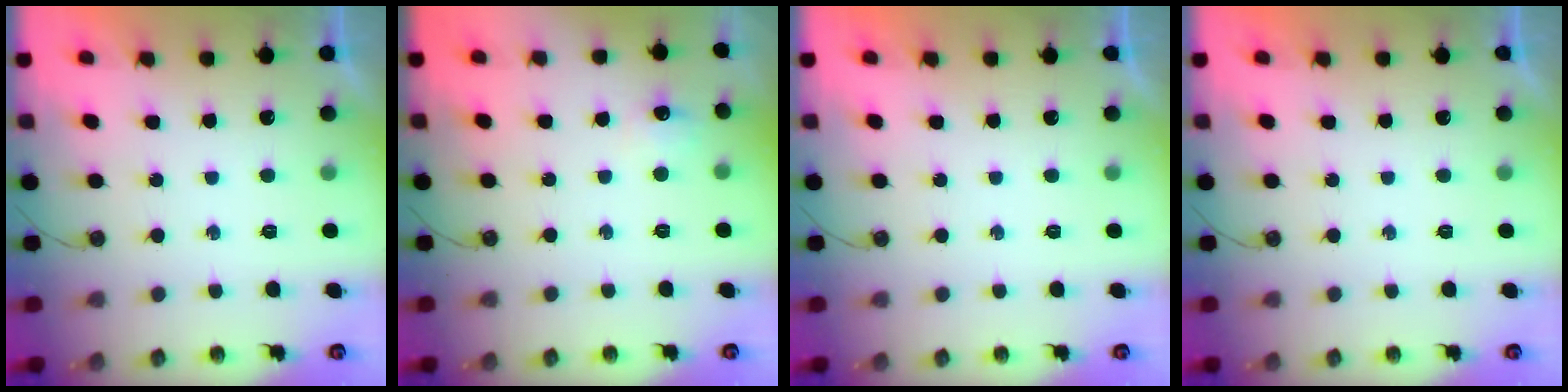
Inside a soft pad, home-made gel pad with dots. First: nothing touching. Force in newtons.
{"total": 6.1, "press": 6.1, "slide": 0.9}
{"total": 0.0}
{"total": 0.0}